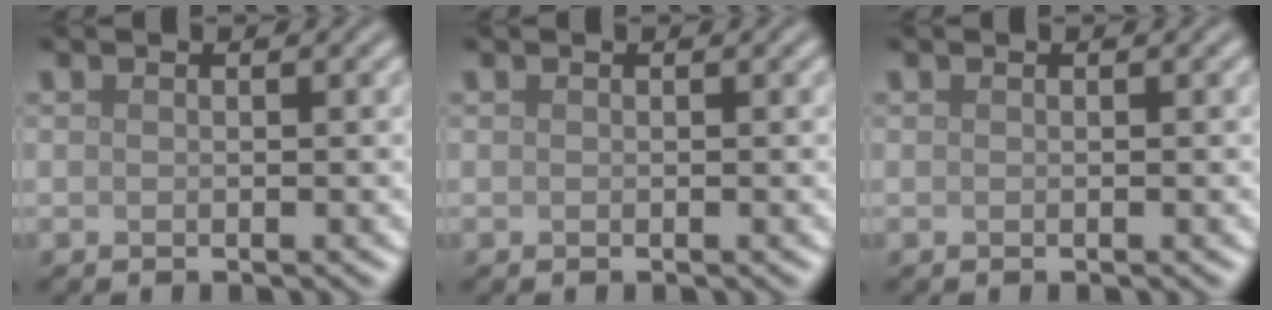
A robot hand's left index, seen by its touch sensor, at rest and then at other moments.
{"total": 0.0}
{"total": 0.0}